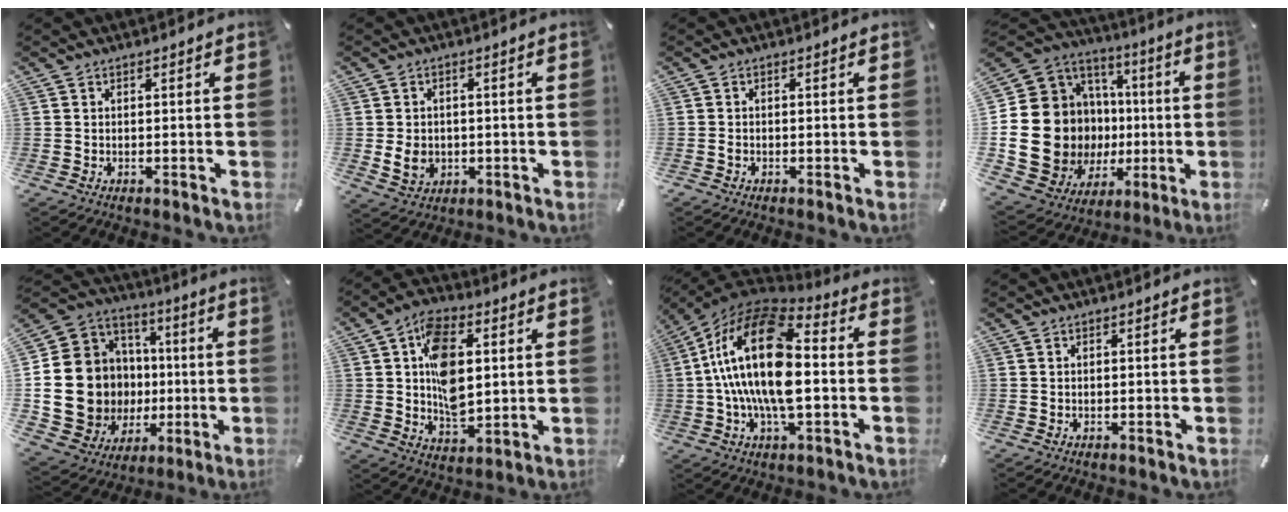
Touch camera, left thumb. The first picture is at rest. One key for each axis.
{"total": 5.6, "fx": -0.8, "fy": 4.7, "fz": 3.0, "tx": -0.058, "ty": -0.005, "tz": -0.017}
{"total": 0.7, "fx": -0.5, "fy": 0.4, "fz": 0.4, "tx": -0.008, "ty": 0.000, "tz": -0.010}
{"total": 23.1, "fx": -3.1, "fy": 18.9, "fz": 12.9, "tx": -0.277, "ty": -0.024, "tz": -0.011}
{"total": 20.8, "fx": -1.3, "fy": 18.6, "fz": 9.3, "tx": -0.198, "ty": -0.019, "tz": 0.021}
{"total": 13.3, "fx": 2.5, "fy": 8.5, "fz": 9.9, "tx": -0.164, "ty": 0.004, "tz": 0.044}
{"total": 22.4, "fx": 0.0, "fy": 11.3, "fz": 19.4, "tx": -0.403, "ty": 0.000, "tz": -0.003}
{"total": 0.0}